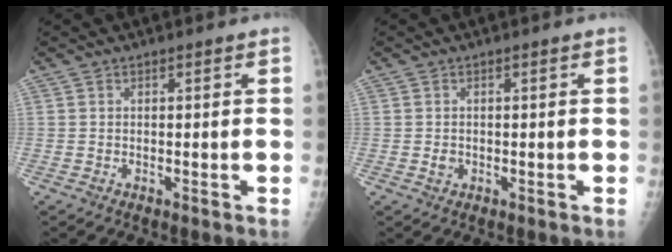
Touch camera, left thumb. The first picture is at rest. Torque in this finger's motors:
{"motor_torque": [0.29, 0.43, 0.18, 0.01, 0.00]}